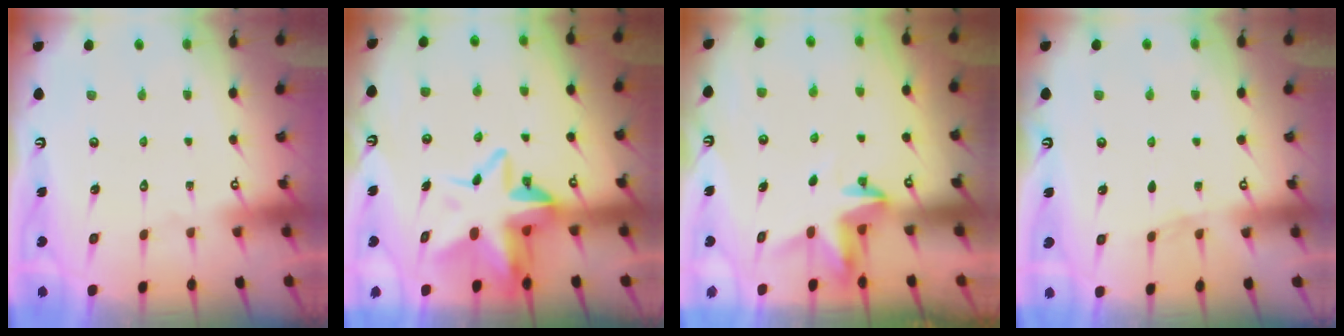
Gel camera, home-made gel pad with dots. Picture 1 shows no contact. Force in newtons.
{"total": 11.4, "press": 11.3, "slide": 1.6}
{"total": 3.8, "press": 3.8, "slide": 0.3}
{"total": 4.8, "press": 3.9, "slide": 2.7}